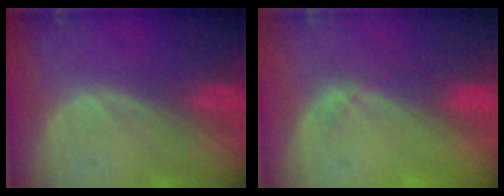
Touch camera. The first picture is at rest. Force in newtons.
{"total": 1.7, "press": 1.5, "slide": 0.8}